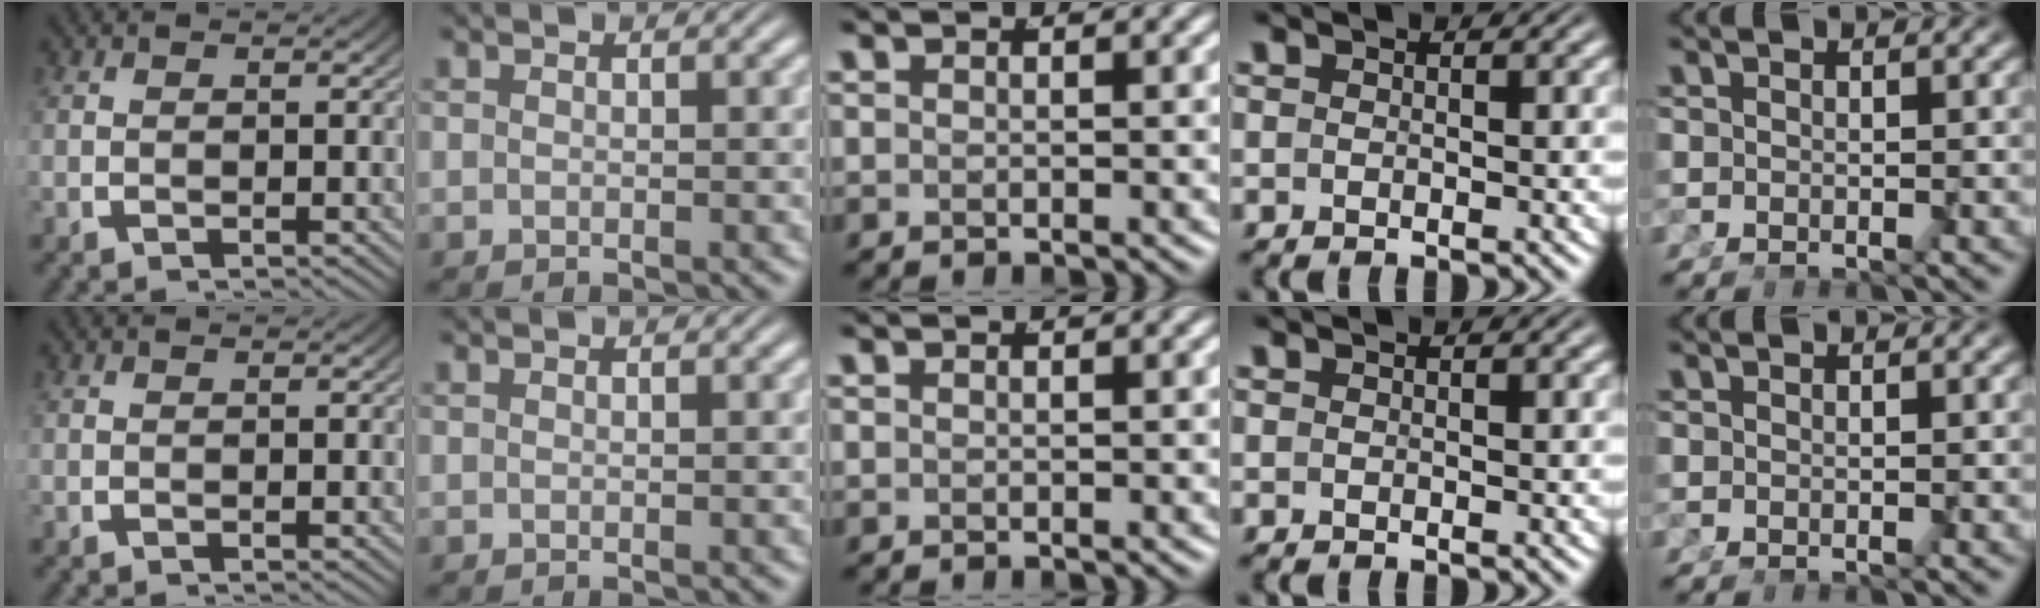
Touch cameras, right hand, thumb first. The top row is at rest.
{}